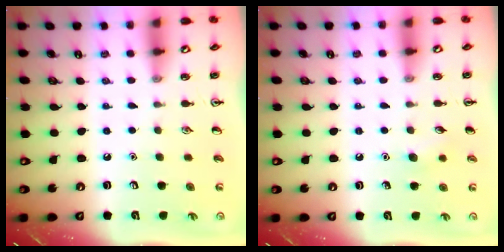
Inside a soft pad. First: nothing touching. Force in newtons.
{"total": 5.2, "press": 5.0, "slide": 1.5}